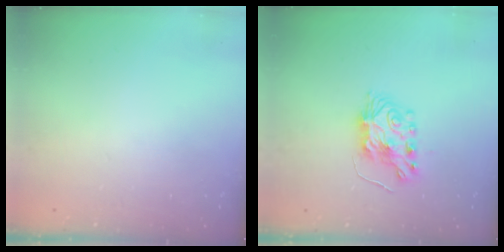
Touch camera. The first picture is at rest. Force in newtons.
{"total": 7.5, "press": 7.5, "slide": 0.6}